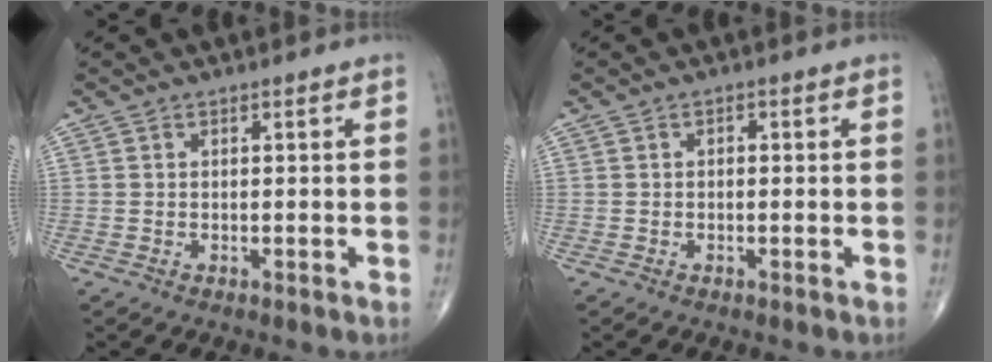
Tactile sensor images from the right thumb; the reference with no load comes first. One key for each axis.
{"total": 0.9, "fx": 0.1, "fy": 0.6, "fz": 0.7, "tx": -0.007, "ty": 0.004, "tz": -0.003}